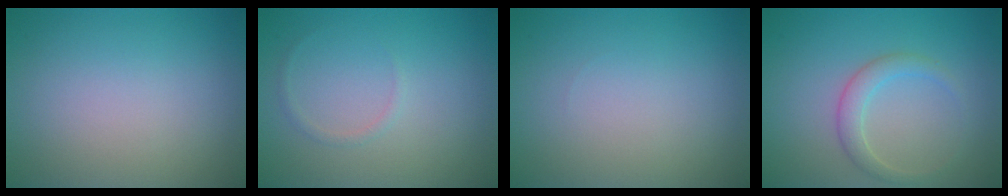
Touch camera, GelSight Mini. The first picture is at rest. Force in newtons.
{"total": 0.6, "press": 0.6, "slide": 0.1}
{"total": 0.0}
{"total": 2.1, "press": 2.1, "slide": 0.1}